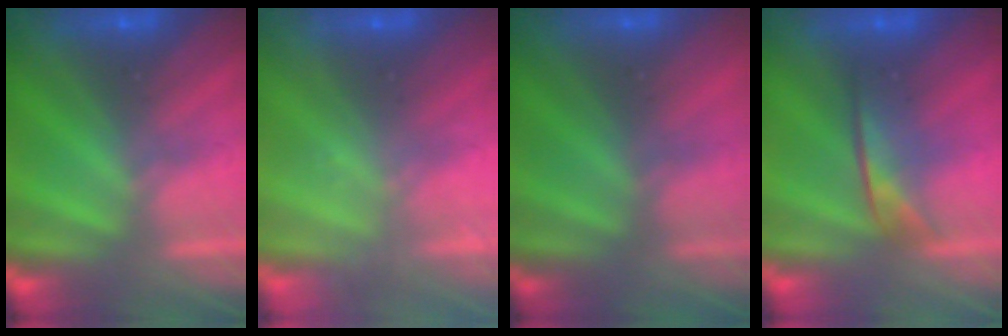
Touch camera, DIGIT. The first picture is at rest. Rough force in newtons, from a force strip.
{"total": 2.2}
{"total": 2.4}
{"total": 2.1}